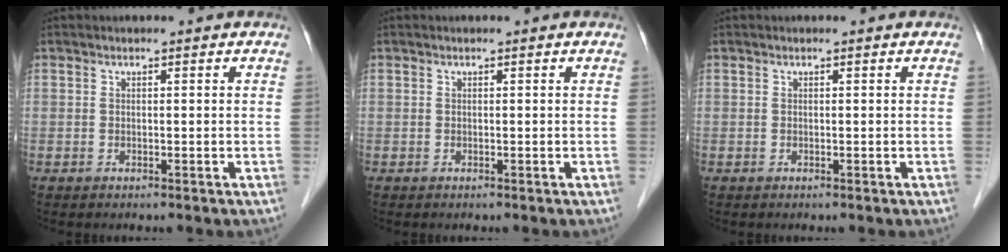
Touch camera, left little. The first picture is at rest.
{"total": 0.0}
{"total": 0.0}